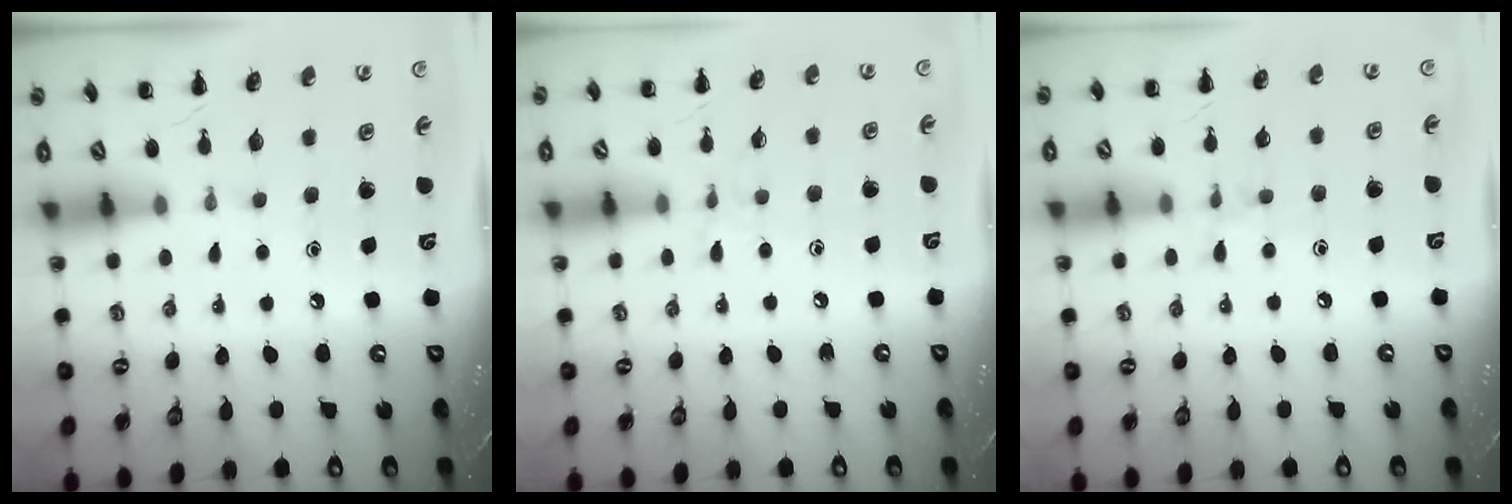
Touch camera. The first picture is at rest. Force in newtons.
{"total": 4.7, "press": 4.4, "slide": 1.5}
{"total": 7.1, "press": 6.9, "slide": 1.7}